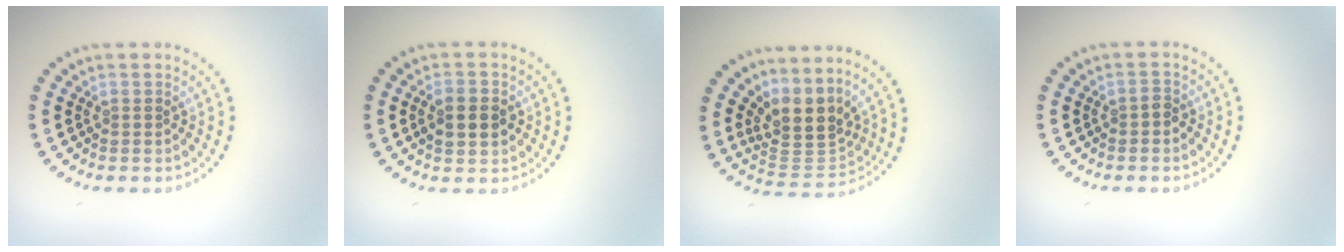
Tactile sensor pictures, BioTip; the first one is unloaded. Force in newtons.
{"total": 3.2, "press": 3.2, "slide": 0.1}
{"total": 4.0, "press": 3.0, "slide": 2.7}
{"total": 0.8, "press": 0.7, "slide": 0.4}